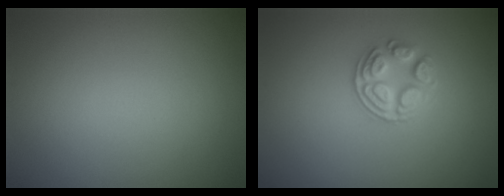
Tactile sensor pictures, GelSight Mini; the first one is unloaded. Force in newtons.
{"total": 2.9, "press": 2.6, "slide": 1.3}